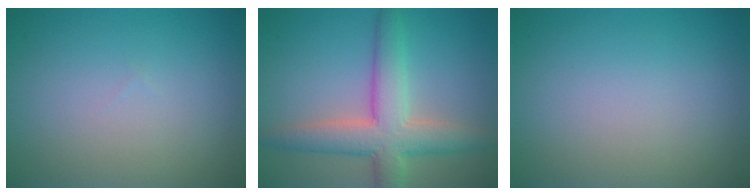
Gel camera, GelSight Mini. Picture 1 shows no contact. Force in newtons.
{"total": 6.2, "press": 6.2, "slide": 0.5}
{"total": 0.0}